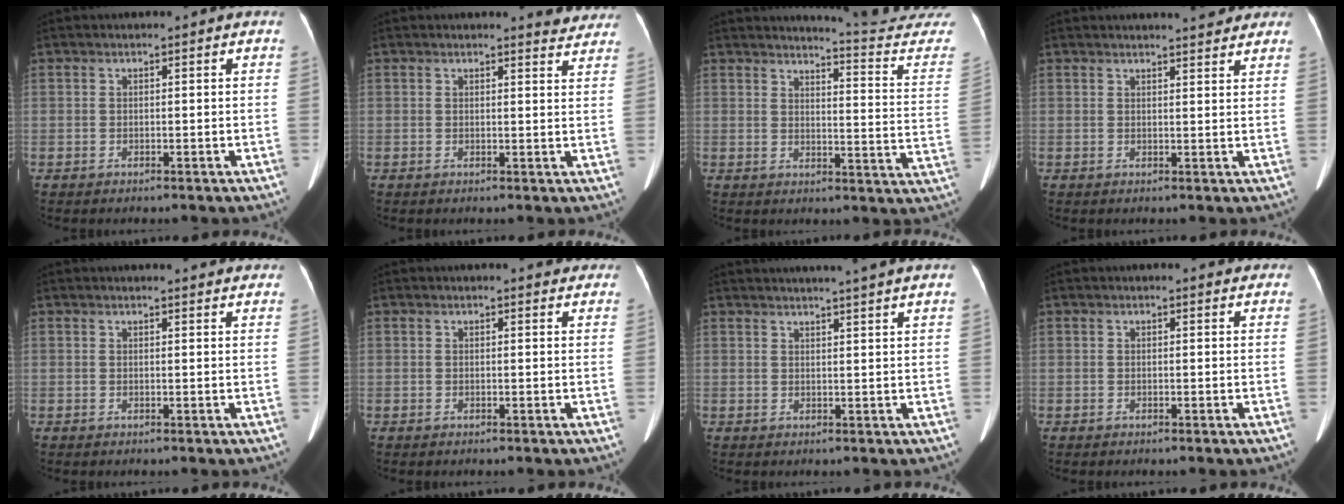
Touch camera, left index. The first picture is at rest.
{"total": 3.8, "force": [3.7, 0.7, 0.4], "torque": [0.000, -0.017, 0.022]}
{"total": 15.6, "force": [15.4, -2.0, 1.2], "torque": [-0.014, -0.145, 0.157]}
{"total": 6.3, "force": [5.8, 0.9, 2.3], "torque": [-0.029, 0.004, 0.060]}
{"total": 6.0, "force": [5.8, 0.7, 1.6], "torque": [-0.013, 0.003, 0.048]}
{"total": 2.9, "force": [2.8, 0.6, 0.6], "torque": [-0.007, -0.004, 0.018]}
{"total": 10.5, "force": [9.5, -1.1, 4.4], "torque": [-0.060, 0.004, 0.103]}
{"total": 1.9, "force": [1.8, 0.5, 0.3], "torque": [-0.008, -0.002, 0.009]}